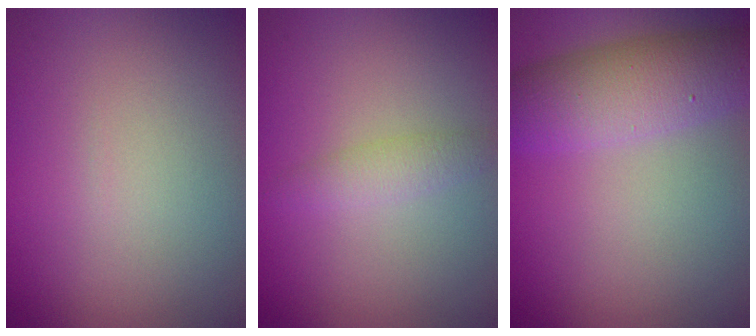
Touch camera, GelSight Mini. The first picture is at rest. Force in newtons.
{"total": 1.5, "press": 1.5, "slide": 0.0}
{"total": 6.0, "press": 6.0, "slide": 0.3}